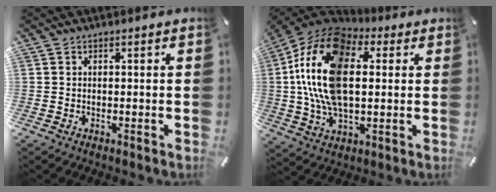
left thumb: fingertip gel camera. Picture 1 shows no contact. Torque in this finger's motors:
{"motor_torque": [2.51, 2.50, 1.95, -0.82, 0.96]}